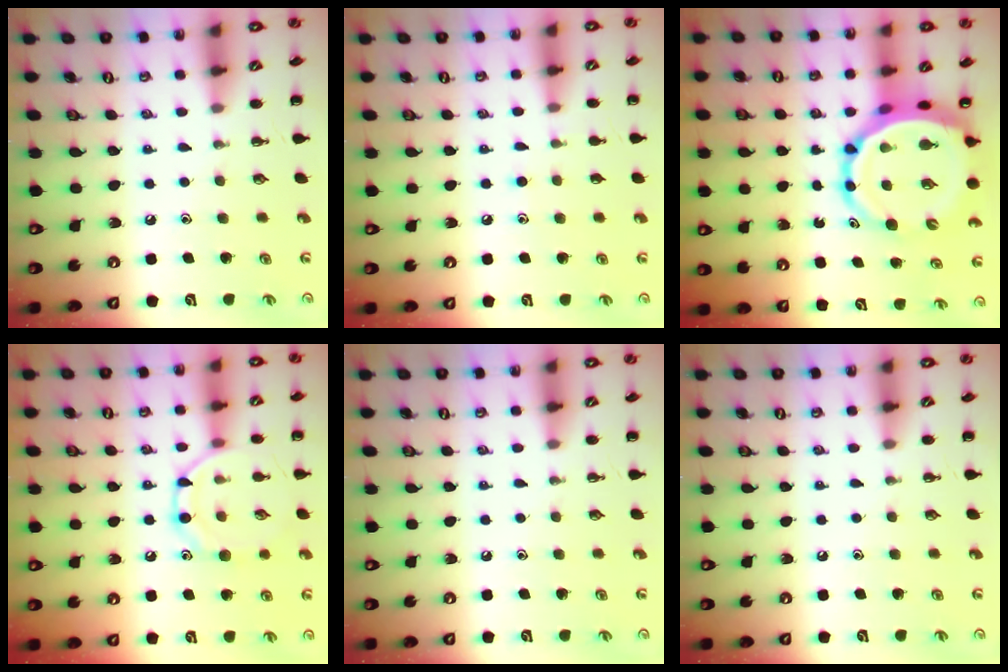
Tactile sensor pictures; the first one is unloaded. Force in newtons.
{"total": 5.4, "press": 5.0, "slide": 2.0}
{"total": 11.8, "press": 11.3, "slide": 3.3}
{"total": 11.4, "press": 11.3, "slide": 0.8}
{"total": 0.0}
{"total": 0.0}